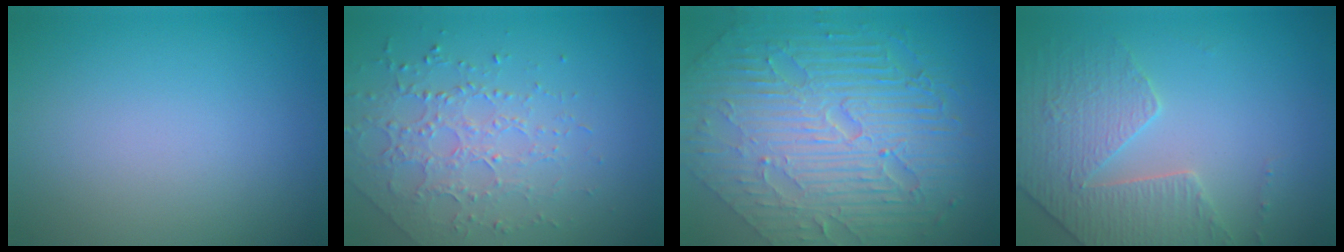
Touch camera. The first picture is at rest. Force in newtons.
{"total": 2.6, "press": 2.4, "slide": 1.1}
{"total": 10.8, "press": 7.2, "slide": 8.1}
{"total": 3.4, "press": 3.3, "slide": 1.0}